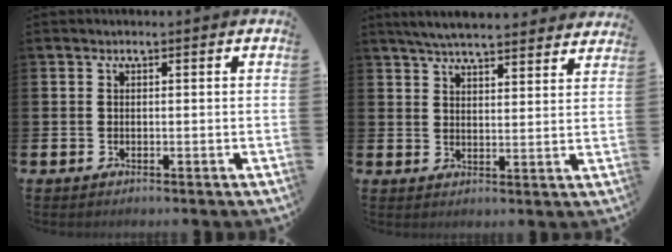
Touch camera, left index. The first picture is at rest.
{"total": 5.8, "force": [5.7, 0.5, 1.4], "torque": [-0.037, -0.026, 0.102]}